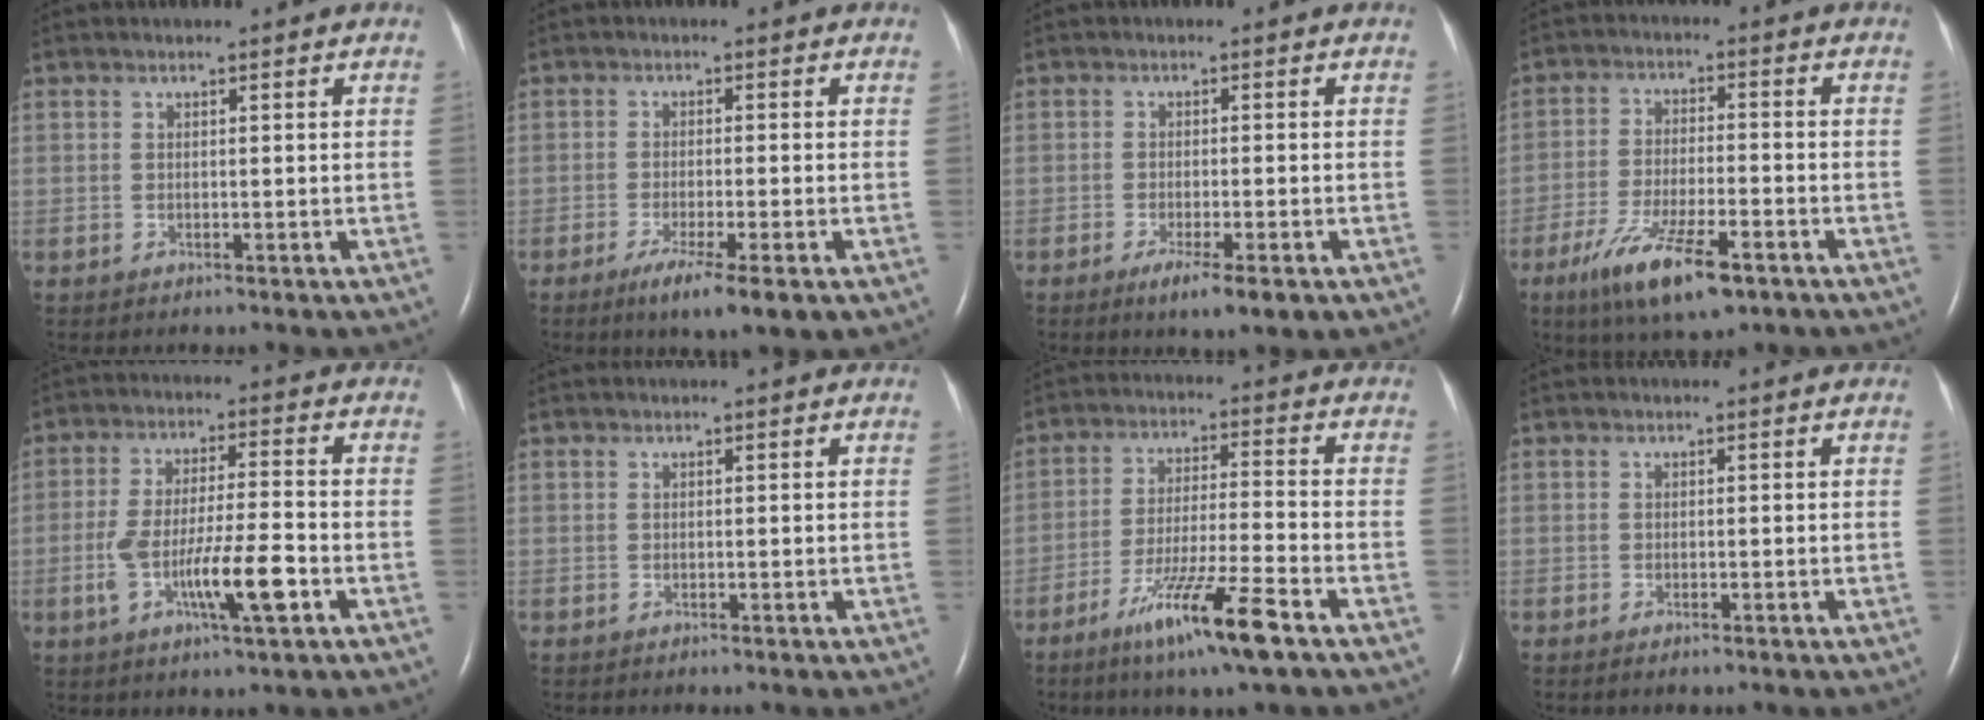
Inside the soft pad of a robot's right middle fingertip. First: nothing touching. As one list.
[{"total": 7.4, "force": [-4.2, 0.4, 6.0], "torque": [-0.101, -0.021, -0.064]}, {"total": 5.9, "force": [-3.4, 0.6, 4.8], "torque": [-0.077, -0.015, -0.049]}, {"total": 11.5, "force": [-6.8, 2.5, 9.0], "torque": [-0.175, -0.023, -0.112]}, {"total": 10.4, "force": [-3.6, 1.2, 9.7], "torque": [-0.182, -0.001, -0.063]}, {"total": 0.0}, {"total": 11.6, "force": [-7.0, -0.3, 9.2], "torque": [-0.174, -0.030, -0.126]}, {"total": 0.9, "force": [-0.6, 0.1, 0.7], "torque": [-0.016, -0.002, -0.008]}]